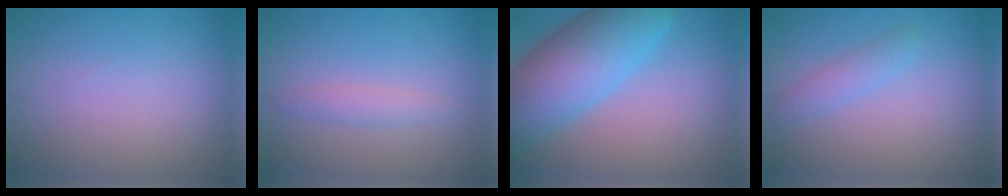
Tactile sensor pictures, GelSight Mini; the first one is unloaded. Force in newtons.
{"total": 1.5, "press": 1.4, "slide": 0.1}
{"total": 10.0, "press": 10.0, "slide": 0.3}
{"total": 1.8, "press": 1.8, "slide": 0.1}